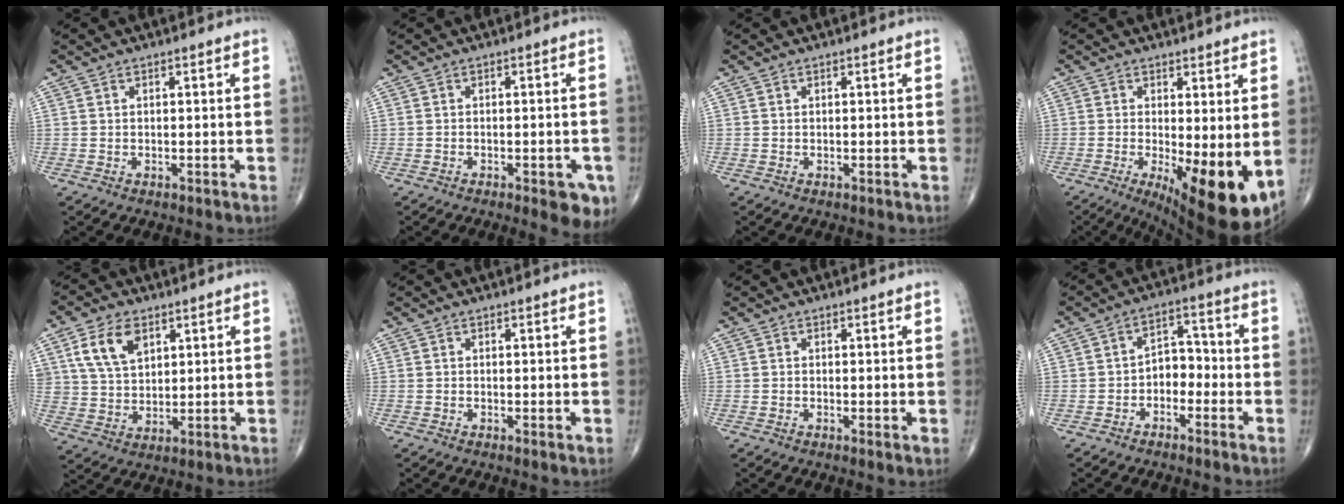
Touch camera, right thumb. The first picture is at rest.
{"total": 5.9, "force": [-2.8, 2.2, 4.8], "torque": [-0.042, 0.004, -0.030]}
{"total": 0.0}
{"total": 13.2, "force": [-2.4, 4.3, 12.3], "torque": [-0.180, -0.029, -0.022]}
{"total": 9.3, "force": [4.2, 5.9, 5.8], "torque": [-0.095, -0.014, 0.084]}
{"total": 0.6, "force": [0.0, 0.1, 0.5], "torque": [-0.013, -0.004, -0.004]}
{"total": 0.9, "force": [0.0, 0.2, 0.8], "torque": [-0.016, -0.005, -0.003]}
{"total": 5.5, "force": [-2.1, 3.9, 3.2], "torque": [-0.025, 0.033, -0.048]}